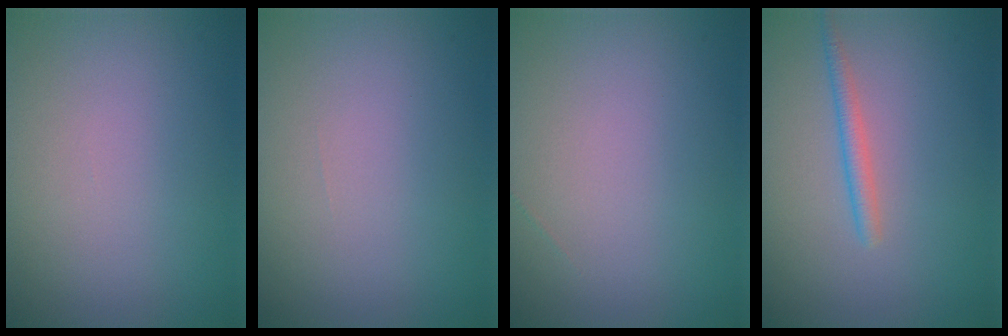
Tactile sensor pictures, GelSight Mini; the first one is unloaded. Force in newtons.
{"total": 0.0}
{"total": 0.0}
{"total": 1.5, "press": 1.5, "slide": 0.1}